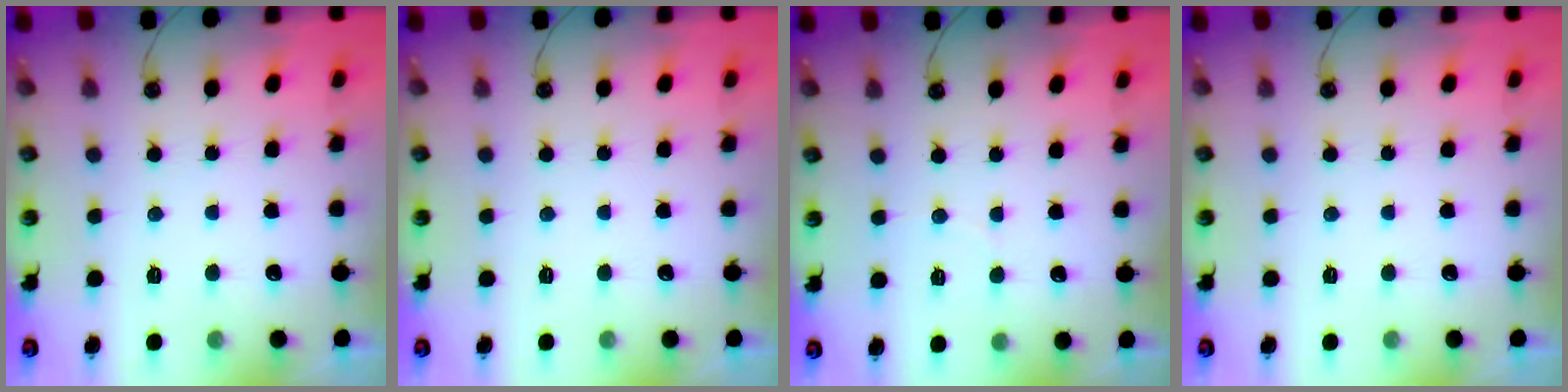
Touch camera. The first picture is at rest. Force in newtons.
{"total": 0.0}
{"total": 2.2, "press": 2.2, "slide": 0.2}
{"total": 0.0}